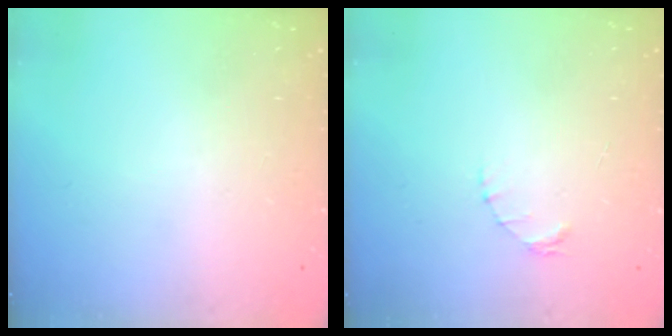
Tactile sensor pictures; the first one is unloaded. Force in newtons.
{"total": 1.6, "press": 1.5, "slide": 0.3}